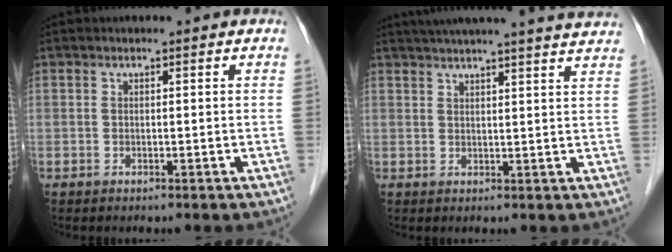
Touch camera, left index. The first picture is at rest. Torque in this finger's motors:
{"motor_torque": [-0.59, -0.75, 0.36, 0.10]}